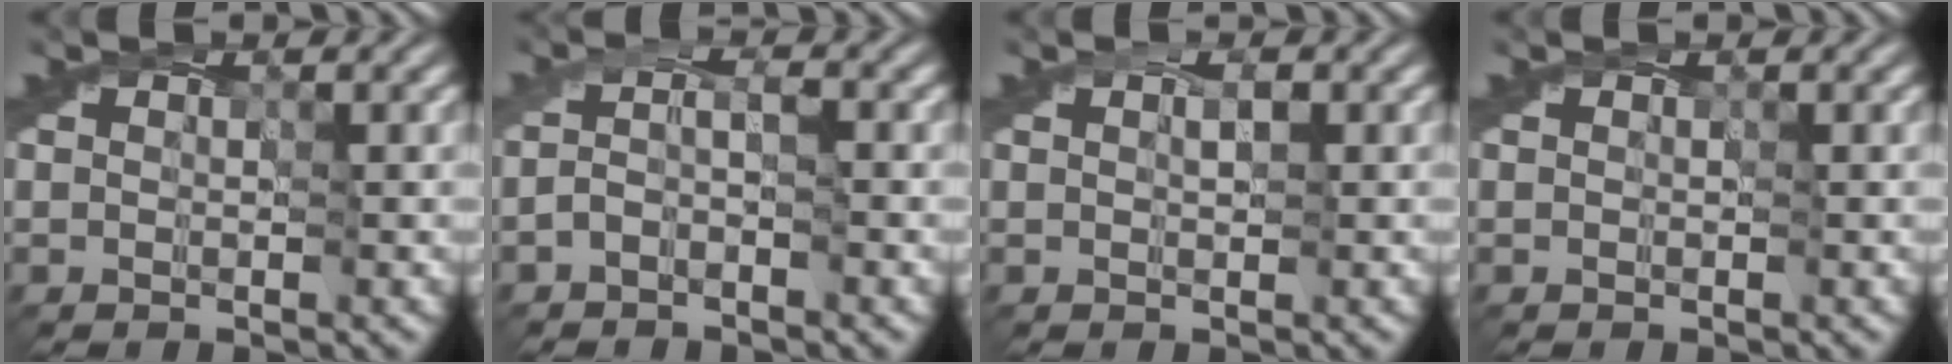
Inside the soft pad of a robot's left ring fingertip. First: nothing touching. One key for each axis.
{"total": 1.4, "fx": -0.8, "fy": 0.4, "fz": 1.0, "tx": -0.025, "ty": 0.007, "tz": -0.025}
{"total": 0.8, "fx": 0.2, "fy": 0.3, "fz": 0.7, "tx": -0.011, "ty": 0.003, "tz": 0.004}
{"total": 0.0}